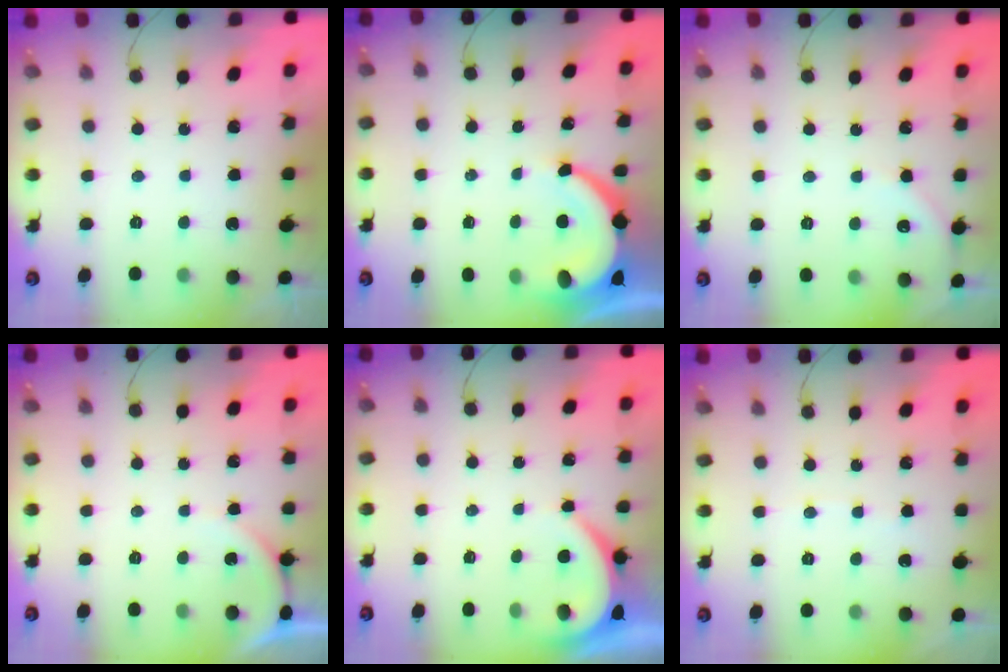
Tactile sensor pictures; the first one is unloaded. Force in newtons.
{"total": 7.3, "press": 7.2, "slide": 0.9}
{"total": 2.3, "press": 2.3, "slide": 0.4}
{"total": 3.0, "press": 3.0, "slide": 0.3}
{"total": 3.9, "press": 3.9, "slide": 0.7}
{"total": 2.6, "press": 2.6, "slide": 0.3}